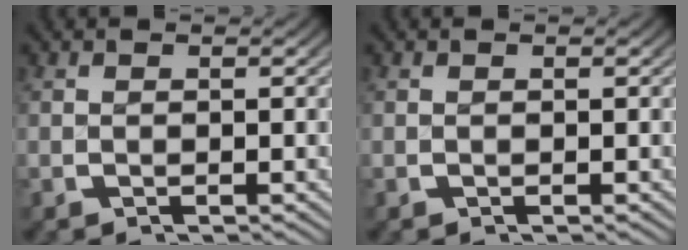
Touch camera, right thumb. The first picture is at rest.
{"total": 0.0}